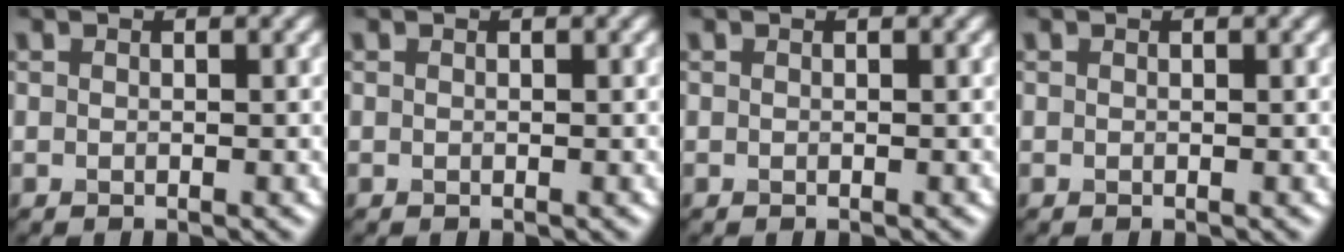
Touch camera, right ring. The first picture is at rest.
{"total": 0.0}
{"total": 0.0}
{"total": 0.0}